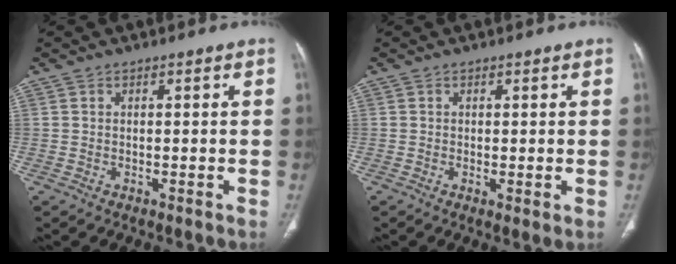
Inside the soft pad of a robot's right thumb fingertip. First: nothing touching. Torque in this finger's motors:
{"motor_torque": [-0.45, -0.09, -0.24, 0.04, -0.01]}